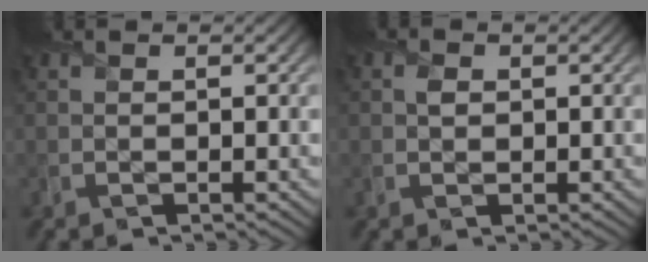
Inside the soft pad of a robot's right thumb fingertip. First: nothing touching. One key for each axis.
{"total": 1.0, "fx": 0.2, "fy": 0.9, "fz": 0.5, "tx": -0.010, "ty": 0.000, "tz": 0.001}